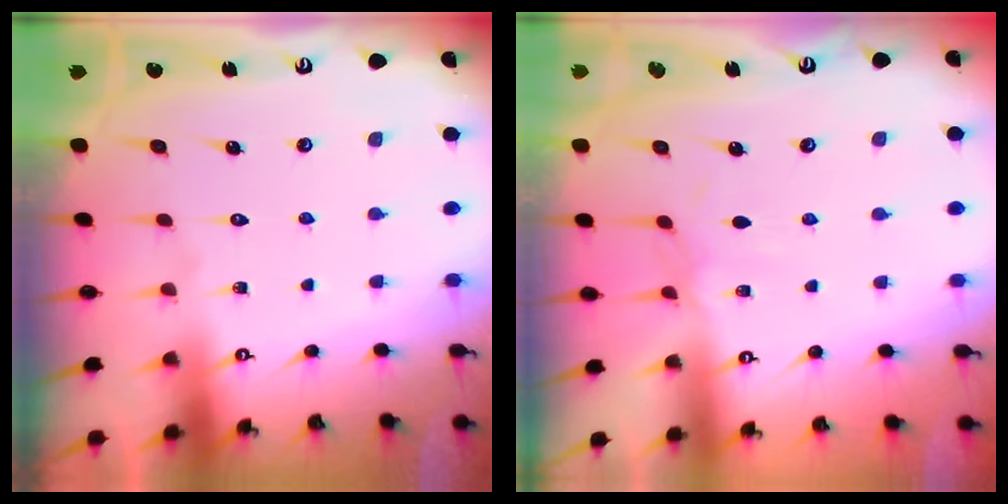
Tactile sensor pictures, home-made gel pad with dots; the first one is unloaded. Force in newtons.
{"total": 2.0, "press": 2.0, "slide": 0.5}